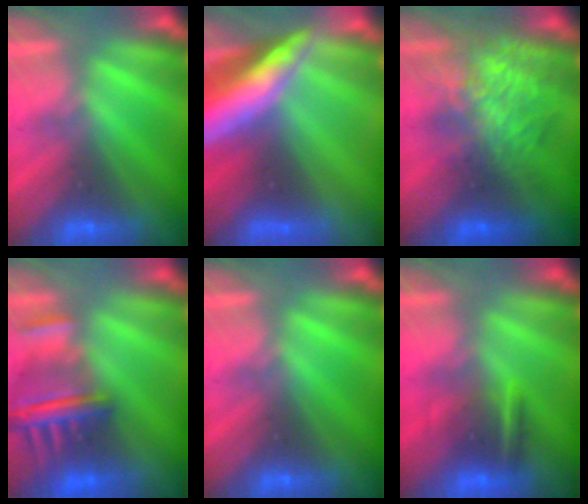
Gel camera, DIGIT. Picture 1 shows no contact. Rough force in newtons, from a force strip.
{"total": 7.6}
{"total": 7.3}
{"total": 5.6}
{"total": 0.0}
{"total": 6.6}